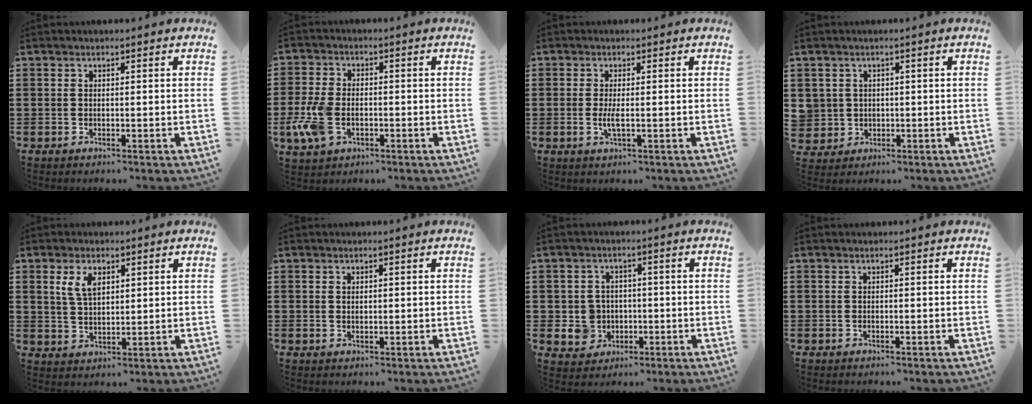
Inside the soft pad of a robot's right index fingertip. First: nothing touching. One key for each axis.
{"total": 6.7, "fx": -2.0, "fy": 4.0, "fz": 5.1, "tx": -0.134, "ty": -0.006, "tz": -0.044}
{"total": 2.3, "fx": -0.3, "fy": 0.4, "fz": 2.2, "tx": -0.048, "ty": -0.006, "tz": -0.008}
{"total": 2.7, "fx": 0.4, "fy": 2.7, "fz": -0.2, "tx": -0.012, "ty": 0.011, "tz": 0.006}
{"total": 4.4, "fx": 1.9, "fy": 2.2, "fz": 3.2, "tx": -0.072, "ty": 0.009, "tz": 0.034}
{"total": 0.7, "fx": 0.4, "fy": 0.5, "fz": 0.3, "tx": -0.007, "ty": 0.003, "tz": 0.008}
{"total": 4.6, "fx": -0.6, "fy": 4.5, "fz": 1.0, "tx": -0.044, "ty": 0.009, "tz": -0.013}
{"total": 0.0}